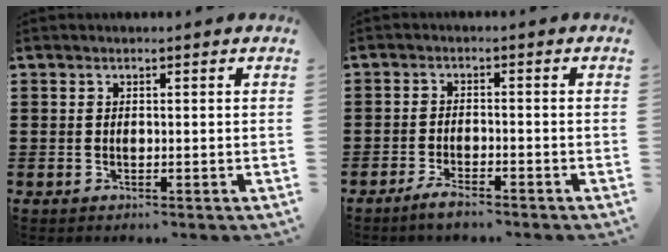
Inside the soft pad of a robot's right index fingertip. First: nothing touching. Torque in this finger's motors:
{"motor_torque": [1.09, 1.05, 0.17, 0.03]}